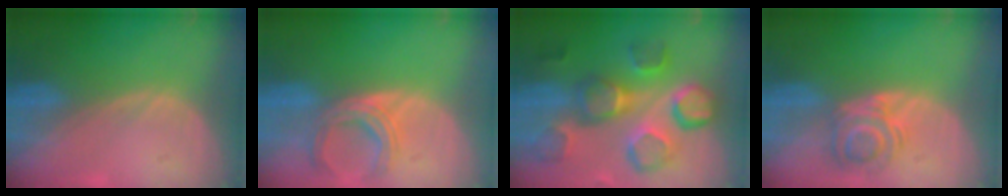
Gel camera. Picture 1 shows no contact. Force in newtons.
{"total": 5.7, "press": 5.7, "slide": 0.5}
{"total": 12.5, "press": 11.1, "slide": 5.7}
{"total": 5.5, "press": 5.3, "slide": 1.4}